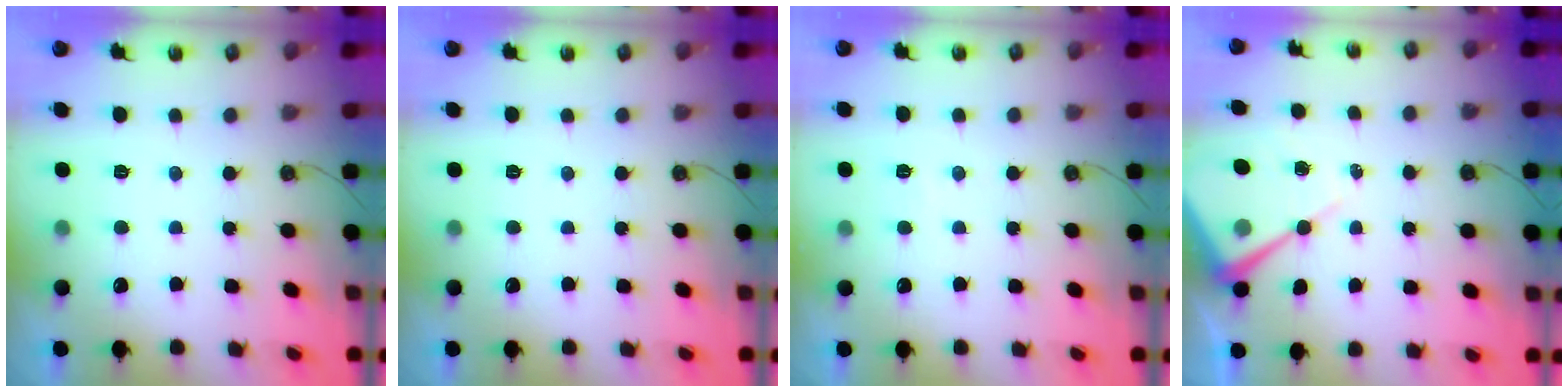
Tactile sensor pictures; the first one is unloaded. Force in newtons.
{"total": 0.0}
{"total": 3.6, "press": 3.5, "slide": 0.5}
{"total": 11.4, "press": 11.3, "slide": 1.1}